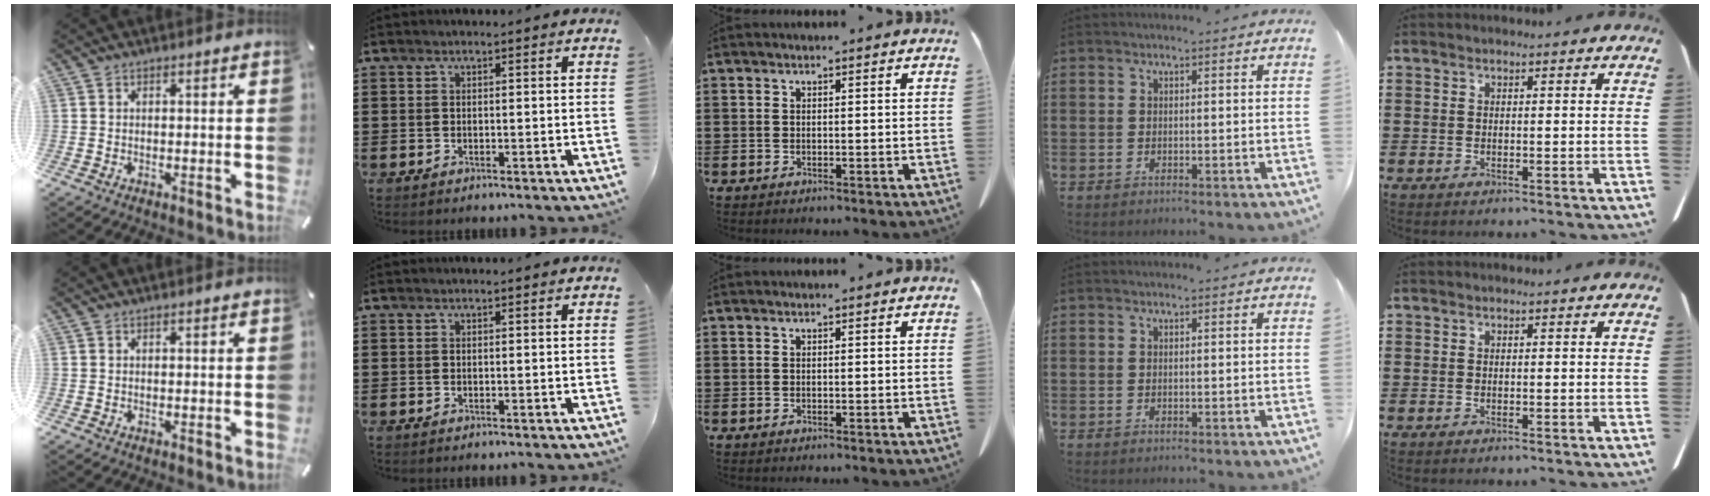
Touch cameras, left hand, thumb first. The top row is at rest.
{}